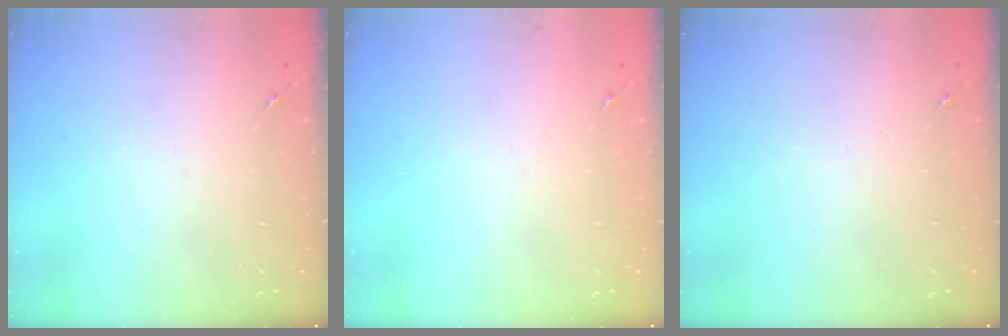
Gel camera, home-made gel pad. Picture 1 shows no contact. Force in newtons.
{"total": 0.0}
{"total": 0.0}